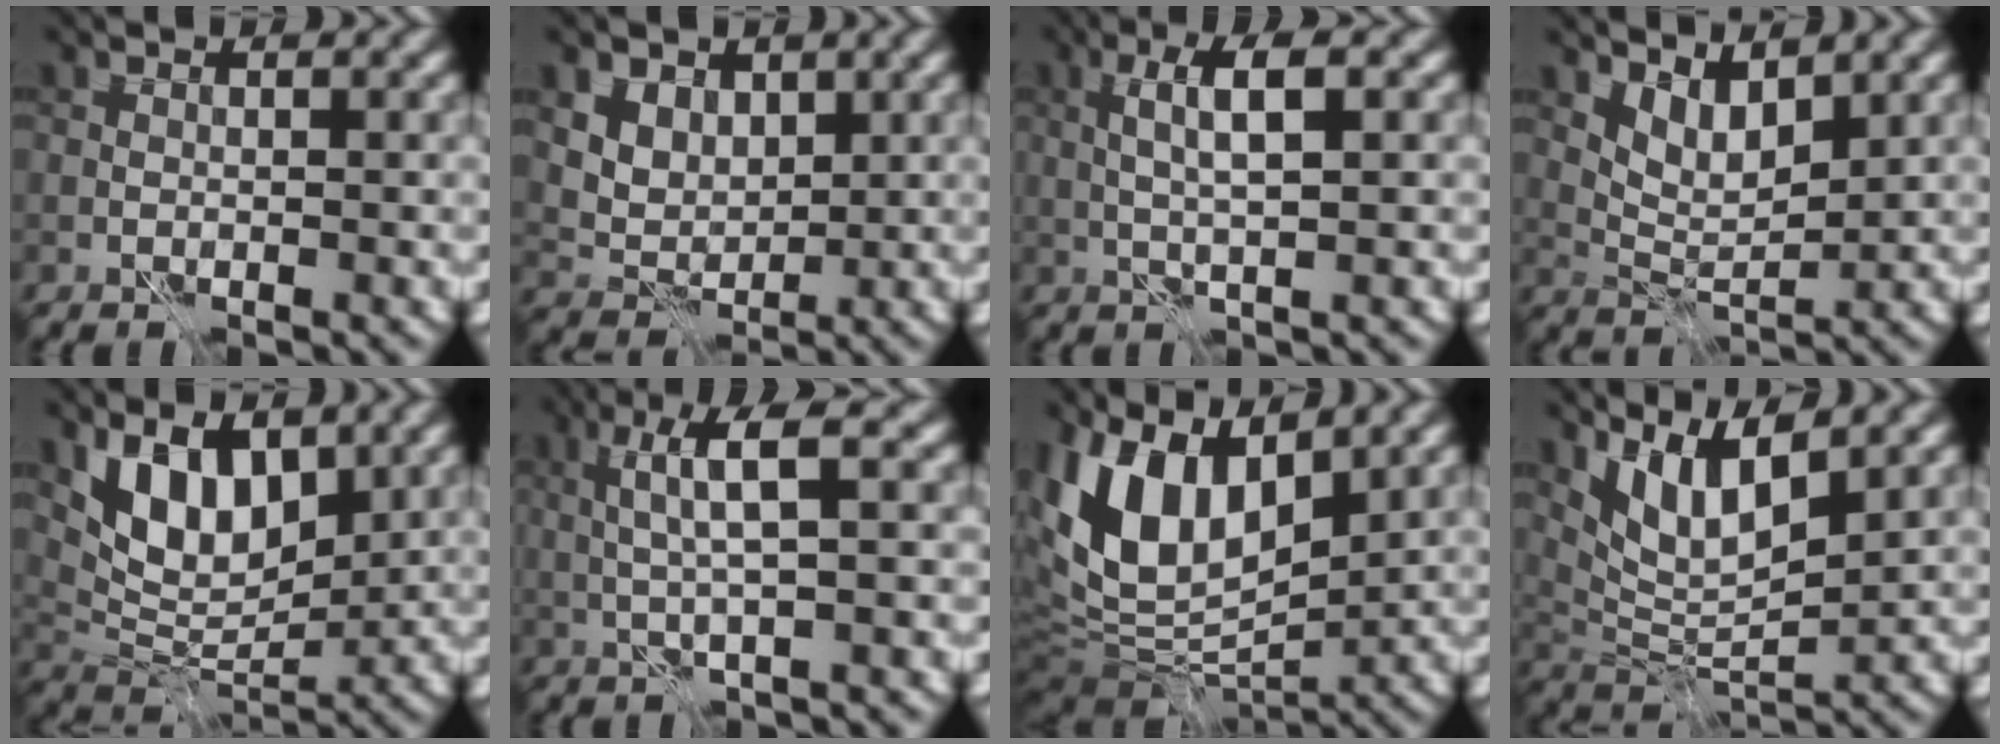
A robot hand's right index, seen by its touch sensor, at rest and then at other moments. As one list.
[{"total": 5.5, "force": [2.9, 4.0, 2.4], "torque": [-0.063, -0.002, 0.057]}, {"total": 3.7, "force": [0.8, 0.6, 3.6], "torque": [-0.069, 0.008, 0.014]}, {"total": 3.3, "force": [2.2, 1.3, 2.1], "torque": [-0.046, -0.009, 0.045]}, {"total": 6.5, "force": [3.2, 3.6, 4.4], "torque": [-0.080, -0.016, 0.058]}, {"total": 4.5, "force": [1.0, 0.6, 4.4], "torque": [-0.087, 0.008, 0.020]}, {"total": 10.7, "force": [3.3, 5.5, 8.6], "torque": [-0.171, 0.003, 0.054]}, {"total": 6.2, "force": [3.6, 2.2, 4.6], "torque": [-0.093, -0.011, 0.072]}]